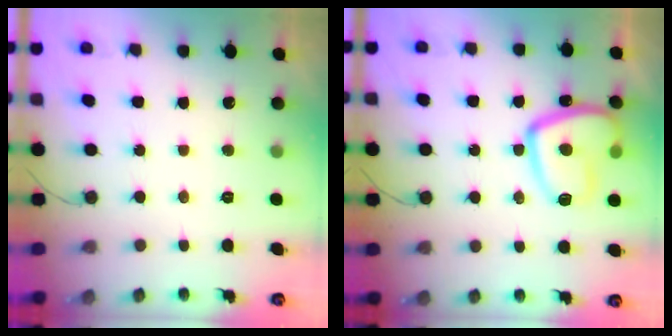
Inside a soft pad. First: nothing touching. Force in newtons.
{"total": 15.5, "press": 15.4, "slide": 1.7}